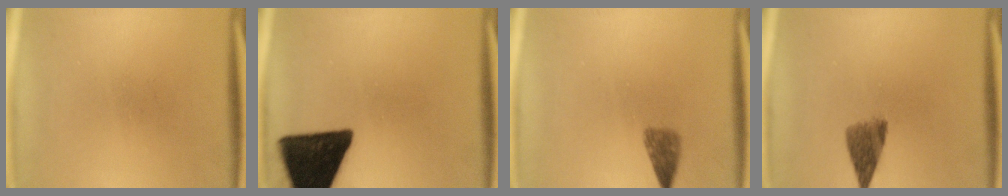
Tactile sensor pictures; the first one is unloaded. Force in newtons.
{"total": 16.7}
{"total": 2.4}
{"total": 4.3}